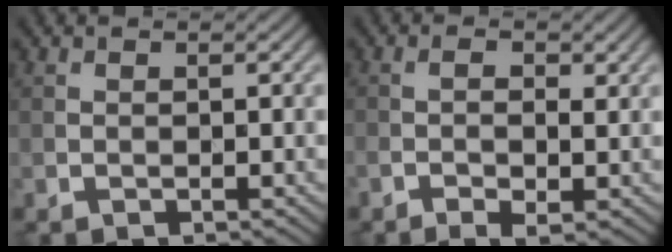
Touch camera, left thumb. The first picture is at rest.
{"total": 3.4, "force": [-0.8, 1.1, 3.1], "torque": [-0.061, -0.002, -0.016]}